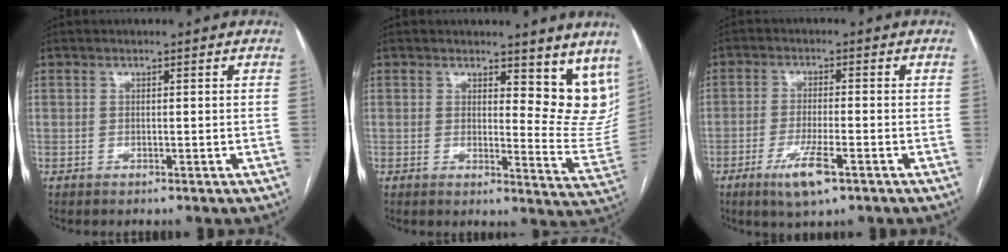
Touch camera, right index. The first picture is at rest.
{"total": 10.9, "force": [8.9, 4.2, 4.6], "torque": [-0.028, -0.036, 0.086]}
{"total": 6.4, "force": [-3.5, 0.8, 5.3], "torque": [-0.106, -0.012, -0.055]}